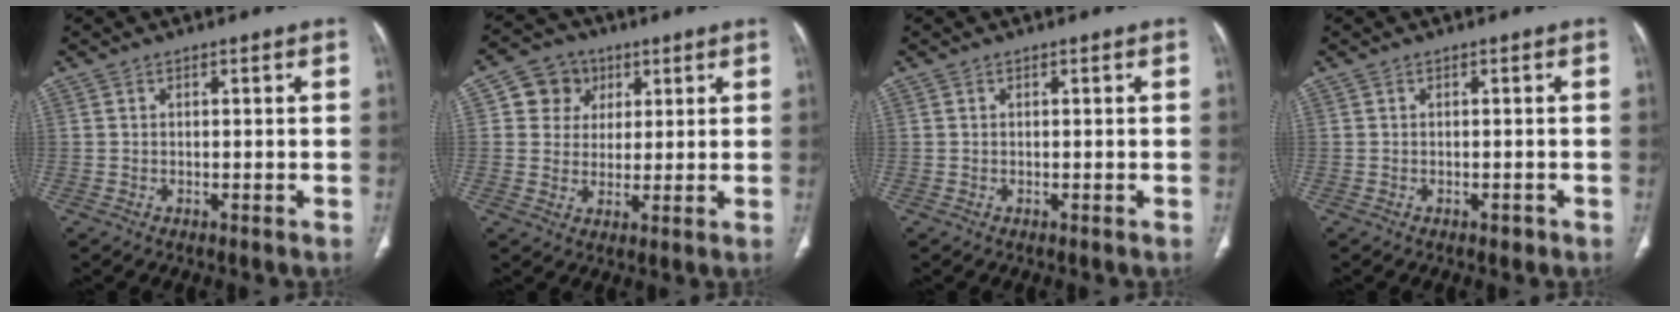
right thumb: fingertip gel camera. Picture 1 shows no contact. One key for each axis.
{"total": 7.6, "fx": 2.6, "fy": 6.9, "fz": 2.1, "tx": -0.001, "ty": -0.003, "tz": 0.041}
{"total": 0.0}
{"total": 0.8, "fx": -0.5, "fy": 0.5, "fz": 0.4, "tx": -0.001, "ty": 0.000, "tz": -0.007}